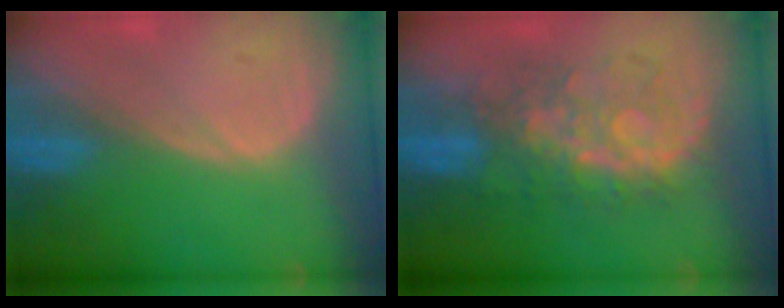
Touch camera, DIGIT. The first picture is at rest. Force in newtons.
{"total": 7.9, "press": 7.9, "slide": 0.0}